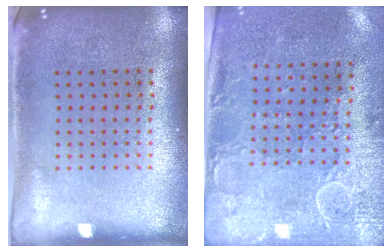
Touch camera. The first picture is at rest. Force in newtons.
{"total": 3.0, "press": 2.4, "slide": 1.7}